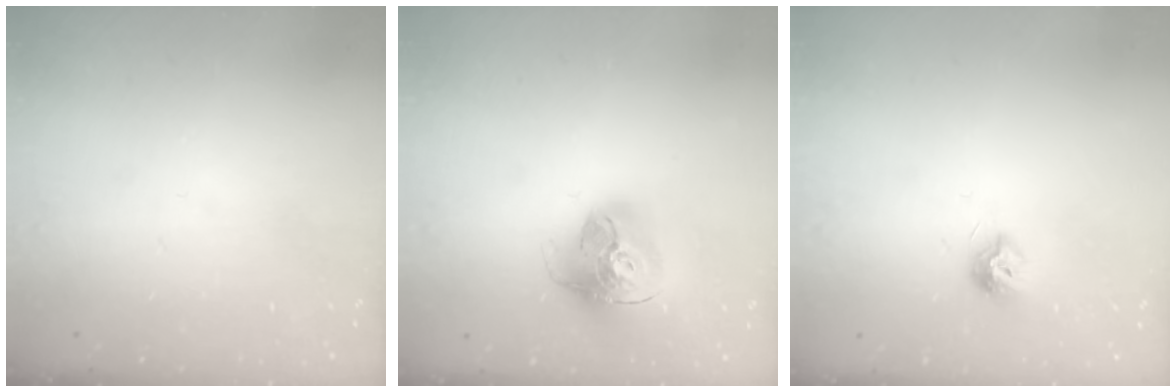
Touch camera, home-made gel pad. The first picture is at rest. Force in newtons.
{"total": 18.4, "press": 18.3, "slide": 1.8}
{"total": 7.5, "press": 7.5, "slide": 0.1}